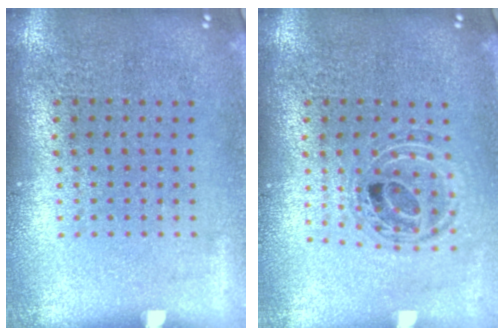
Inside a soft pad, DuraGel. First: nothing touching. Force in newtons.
{"total": 0.5, "press": 0.5, "slide": 0.2}